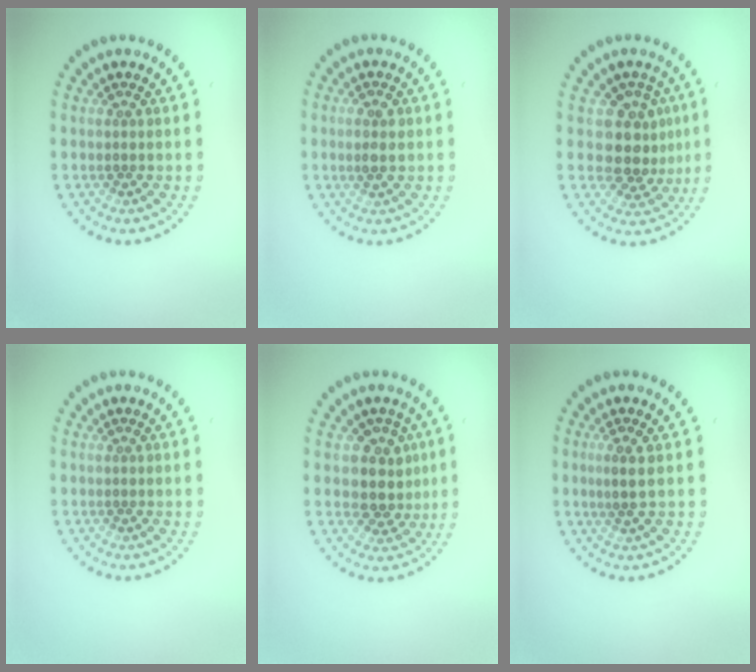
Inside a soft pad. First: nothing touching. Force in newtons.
{"total": 1.6, "press": 1.6, "slide": 0.2}
{"total": 4.0, "press": 3.5, "slide": 1.9}
{"total": 0.0}
{"total": 3.5, "press": 3.0, "slide": 1.8}
{"total": 1.7, "press": 1.5, "slide": 0.8}